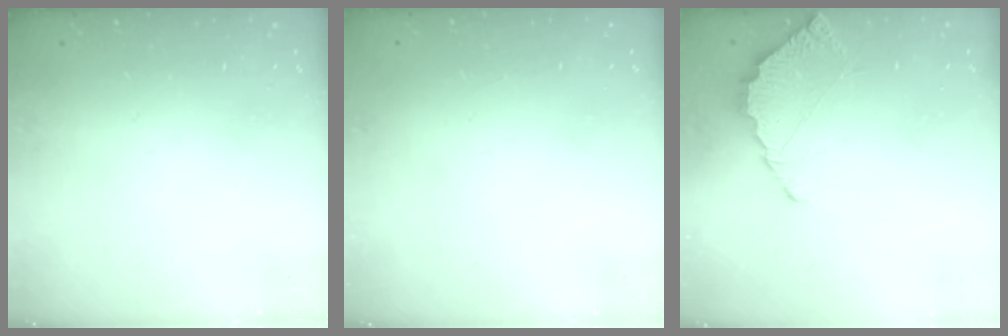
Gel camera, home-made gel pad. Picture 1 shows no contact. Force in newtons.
{"total": 2.1, "press": 2.1, "slide": 0.1}
{"total": 3.7, "press": 3.7, "slide": 0.3}